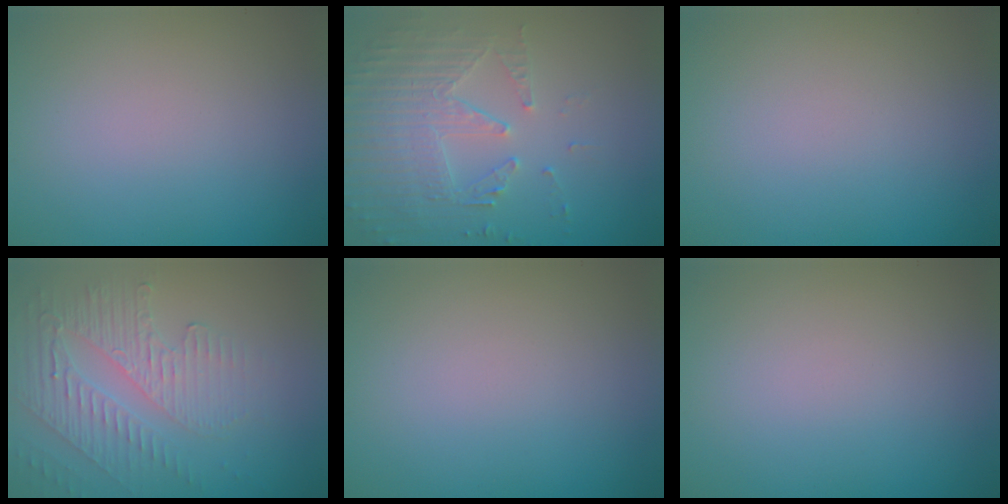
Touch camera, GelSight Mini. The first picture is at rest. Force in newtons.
{"total": 5.7, "press": 3.7, "slide": 4.3}
{"total": 0.0}
{"total": 5.8, "press": 3.3, "slide": 4.7}
{"total": 0.0}
{"total": 0.0}